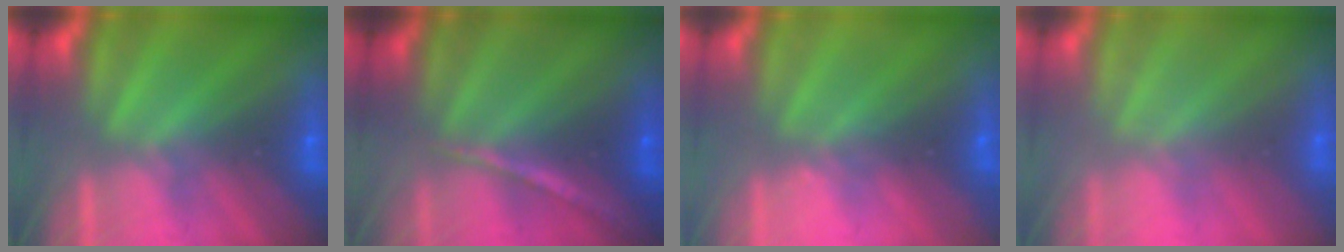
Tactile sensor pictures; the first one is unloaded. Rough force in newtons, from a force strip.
{"total": 1.4}
{"total": 2.3}
{"total": 2.5}